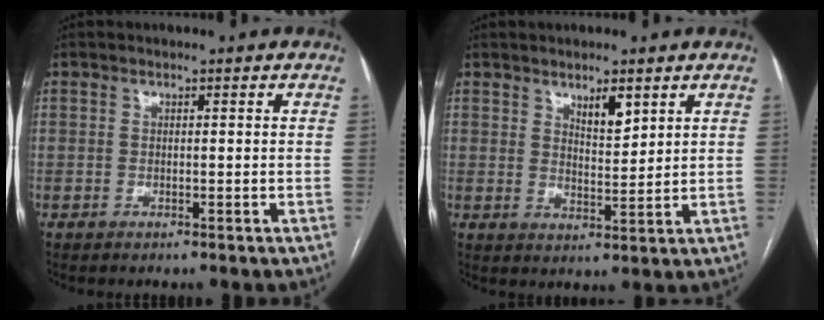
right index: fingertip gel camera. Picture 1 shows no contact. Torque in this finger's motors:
{"motor_torque": [0.07, 0.05, 0.05, 0.03]}